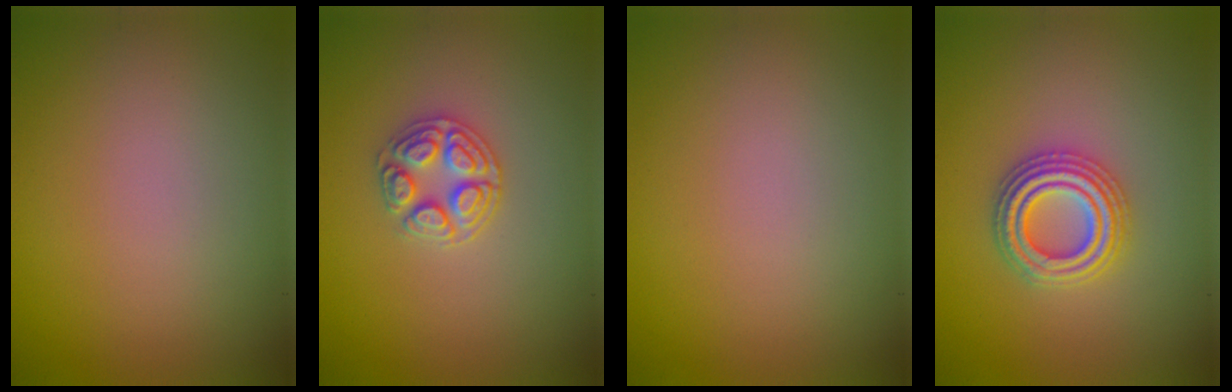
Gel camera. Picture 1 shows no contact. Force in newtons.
{"total": 2.8, "press": 2.7, "slide": 0.9}
{"total": 0.0}
{"total": 4.0, "press": 4.0, "slide": 0.8}